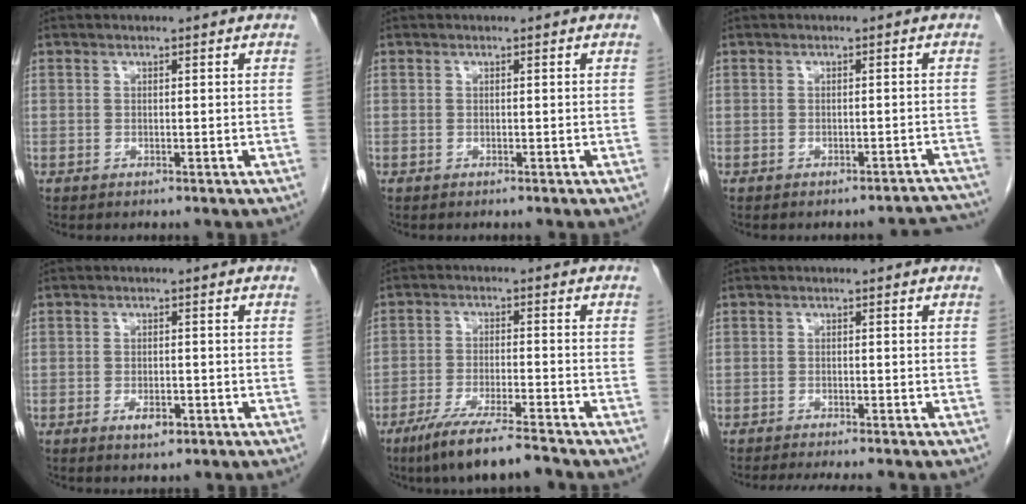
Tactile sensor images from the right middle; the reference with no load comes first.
{"total": 0.0}
{"total": 5.3, "force": [-5.2, 0.8, 0.1], "torque": [0.018, 0.011, -0.051]}
{"total": 2.6, "force": [-1.3, 1.1, 2.0], "torque": [-0.032, 0.002, -0.016]}
{"total": 9.3, "force": [-7.3, 0.0, 5.8], "torque": [-0.096, -0.026, -0.128]}
{"total": 6.6, "force": [-5.8, 0.4, 3.2], "torque": [-0.037, -0.013, -0.083]}